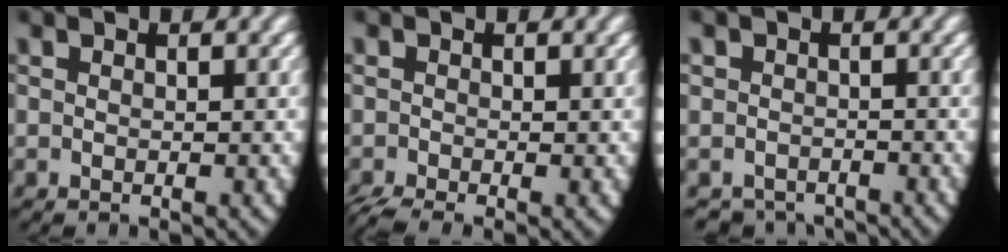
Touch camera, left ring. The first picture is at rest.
{"total": 2.5, "force": [-1.8, 1.1, 1.2], "torque": [-0.026, -0.017, -0.022]}
{"total": 3.6, "force": [-3.2, 1.6, 0.0], "torque": [0.005, -0.017, -0.050]}